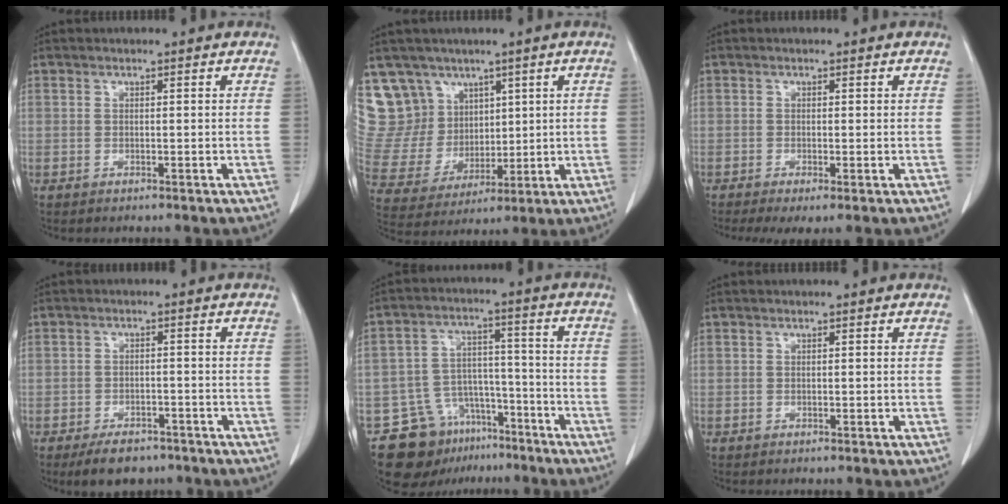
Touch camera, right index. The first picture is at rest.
{"total": 13.3, "force": [8.3, 10.2, 2.0], "torque": [-0.066, 0.047, 0.188]}
{"total": 3.2, "force": [-1.7, 0.8, 2.6], "torque": [-0.044, -0.012, -0.026]}
{"total": 5.7, "force": [-4.2, 3.0, 2.3], "torque": [-0.036, 0.001, -0.061]}
{"total": 11.3, "force": [-7.6, 7.6, 3.4], "torque": [-0.050, 0.046, -0.116]}
{"total": 0.0}